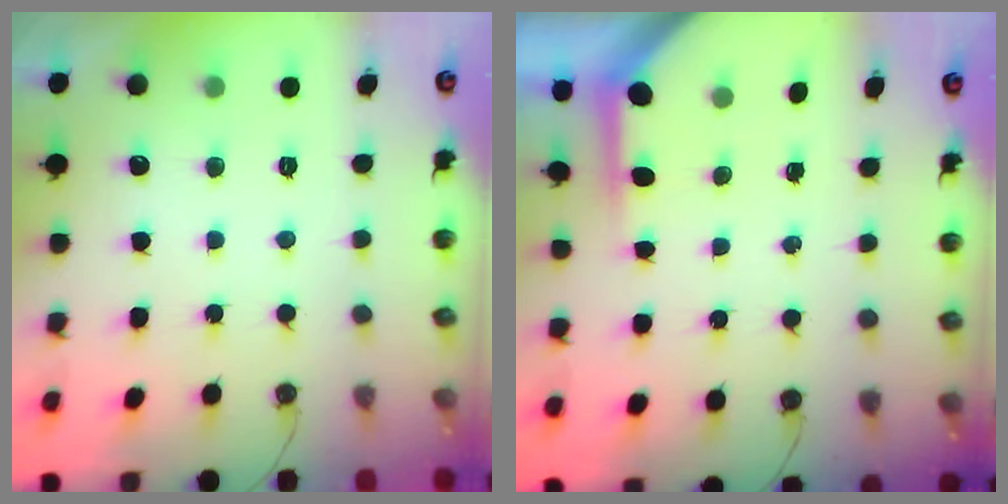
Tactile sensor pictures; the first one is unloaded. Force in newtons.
{"total": 3.6, "press": 3.6, "slide": 0.3}